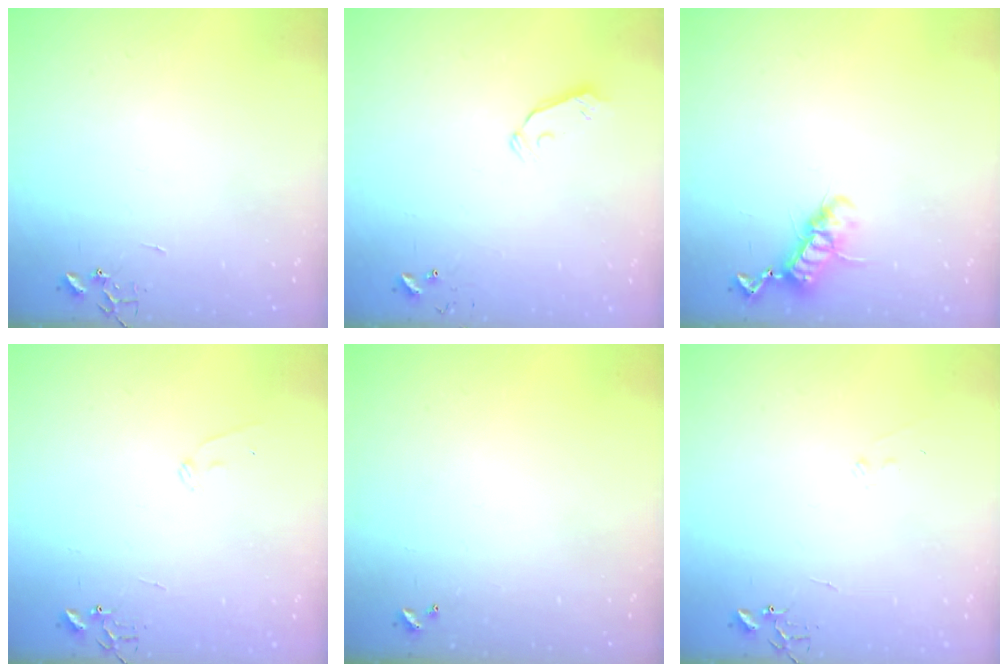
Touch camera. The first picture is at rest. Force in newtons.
{"total": 5.8, "press": 5.7, "slide": 0.9}
{"total": 11.0, "press": 10.9, "slide": 1.1}
{"total": 7.1, "press": 7.0, "slide": 0.7}
{"total": 0.0}
{"total": 7.1, "press": 7.1, "slide": 0.7}